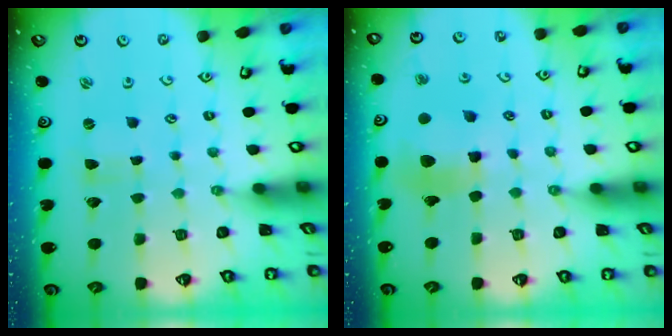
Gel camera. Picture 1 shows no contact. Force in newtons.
{"total": 10.3, "press": 10.2, "slide": 1.3}